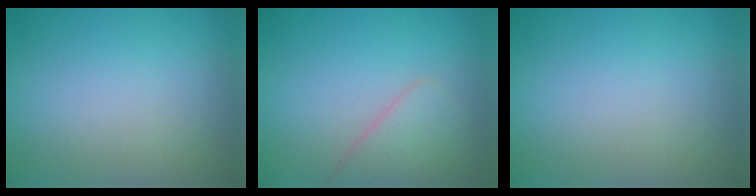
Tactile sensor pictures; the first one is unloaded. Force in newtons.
{"total": 2.9, "press": 2.9, "slide": 0.1}
{"total": 0.0}